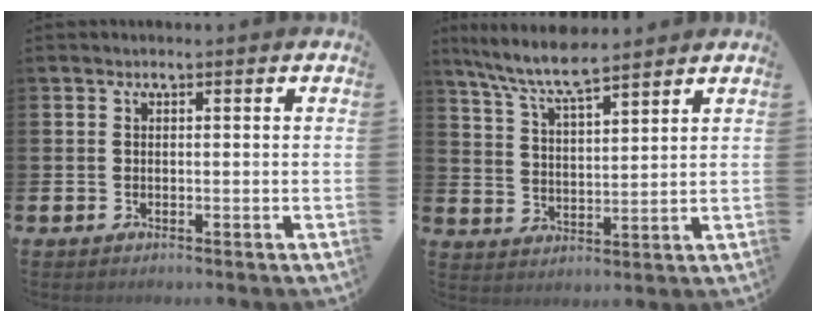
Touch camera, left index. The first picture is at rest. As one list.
[{"total": 8.0, "force": [7.2, 1.2, 3.3], "torque": [-0.093, -0.026, 0.131]}]